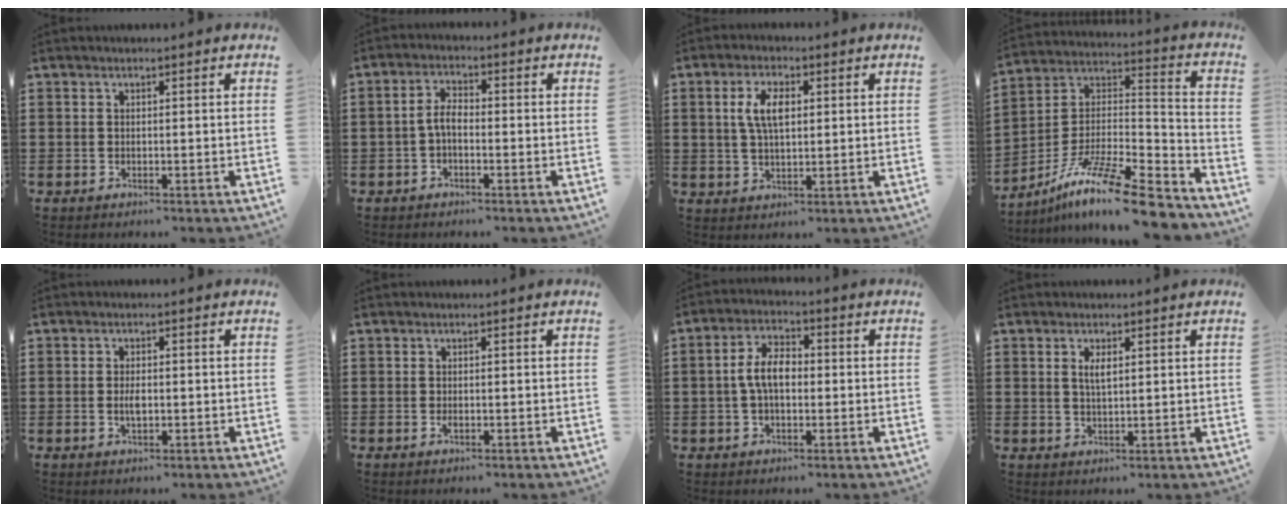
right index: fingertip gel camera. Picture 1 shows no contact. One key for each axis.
{"total": 3.4, "fx": -1.0, "fy": 1.5, "fz": 2.9, "tx": -0.069, "ty": 0.002, "tz": -0.024}
{"total": 5.6, "fx": 1.2, "fy": 2.6, "fz": 4.8, "tx": -0.101, "ty": 0.013, "tz": 0.018}
{"total": 13.3, "fx": -10.5, "fy": 1.3, "fz": 8.2, "tx": -0.135, "ty": 0.018, "tz": -0.195}
{"total": 2.4, "fx": -0.3, "fy": 1.0, "fz": 2.1, "tx": -0.040, "ty": 0.001, "tz": -0.005}
{"total": 0.9, "fx": -0.3, "fy": 0.4, "fz": 0.7, "tx": -0.016, "ty": -0.005, "tz": -0.005}
{"total": 6.1, "fx": -0.2, "fy": 3.2, "fz": 5.2, "tx": -0.112, "ty": 0.006, "tz": -0.009}
{"total": 2.4, "fx": 0.7, "fy": 0.8, "fz": 2.2, "tx": -0.045, "ty": 0.004, "tz": 0.011}